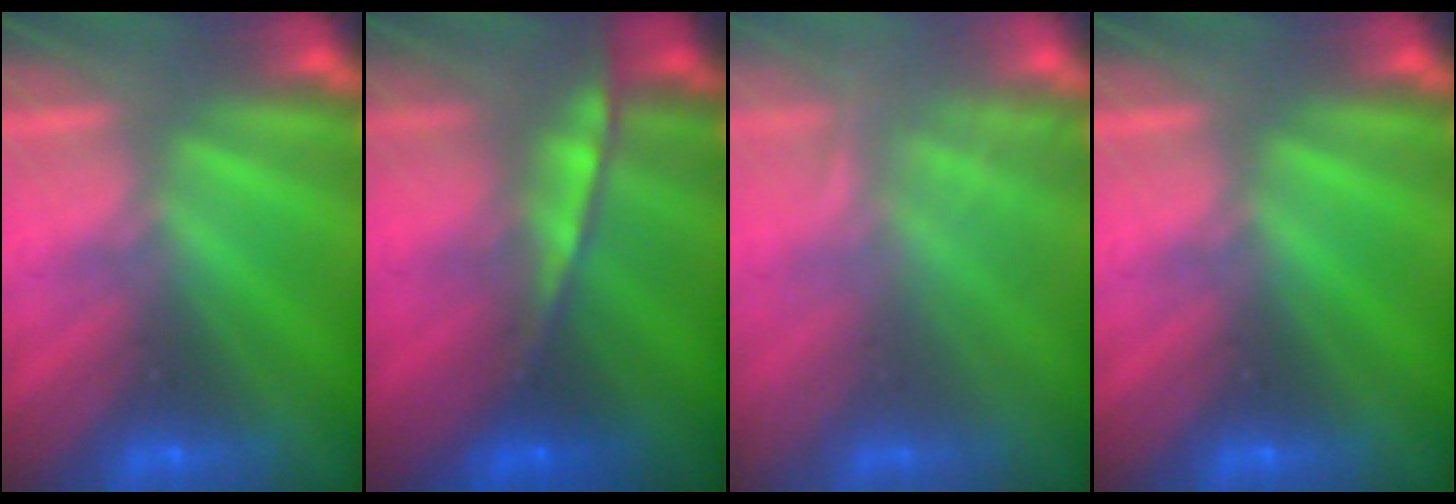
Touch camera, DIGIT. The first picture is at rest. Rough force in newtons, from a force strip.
{"total": 7.6}
{"total": 2.2}
{"total": 0.0}